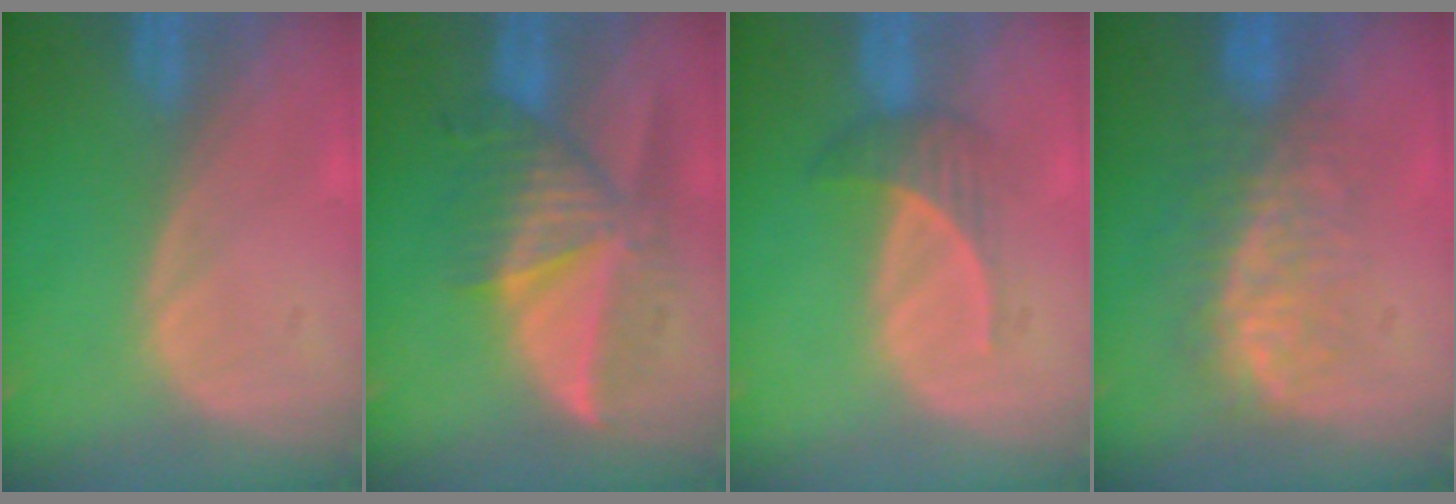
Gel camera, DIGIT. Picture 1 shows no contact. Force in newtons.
{"total": 8.2, "press": 7.8, "slide": 2.5}
{"total": 3.2, "press": 3.1, "slide": 0.9}
{"total": 7.6, "press": 7.1, "slide": 2.8}